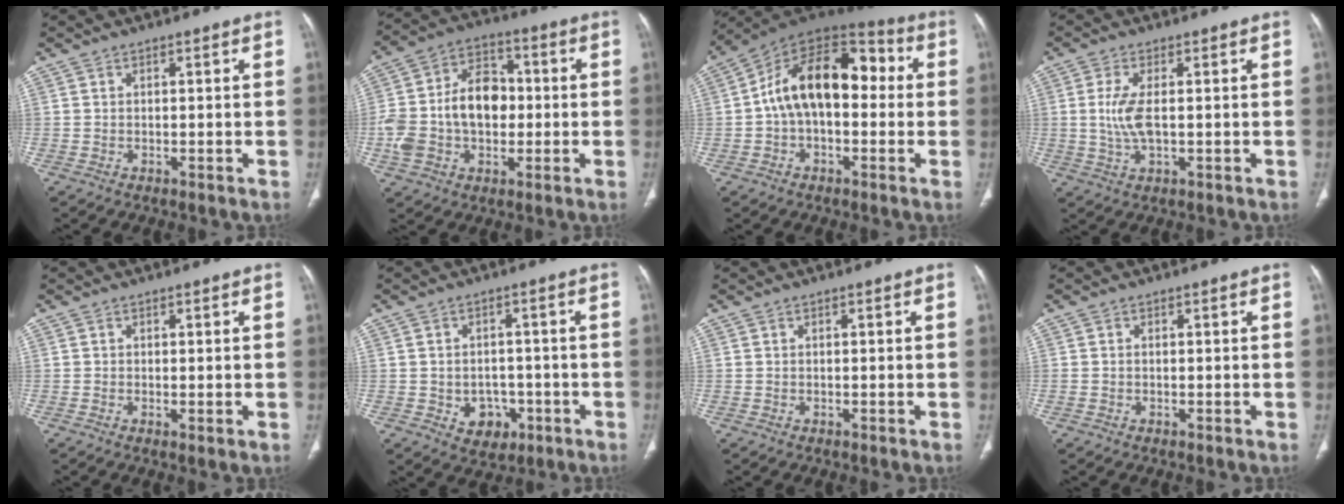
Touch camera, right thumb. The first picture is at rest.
{"total": 16.4, "force": [-1.0, 11.4, 11.7], "torque": [-0.196, 0.035, -0.017]}
{"total": 17.9, "force": [0.8, 10.7, 14.3], "torque": [-0.206, 0.054, 0.001]}
{"total": 3.3, "force": [0.3, 1.1, 3.2], "torque": [-0.081, -0.003, 0.007]}
{"total": 0.8, "force": [-0.1, 0.3, 0.8], "torque": [-0.017, -0.005, -0.002]}
{"total": 6.1, "force": [-2.1, 4.9, 3.0], "torque": [-0.016, 0.016, -0.018]}
{"total": 0.0}
{"total": 0.5, "force": [-0.1, 0.4, 0.3], "torque": [-0.008, 0.005, 0.001]}